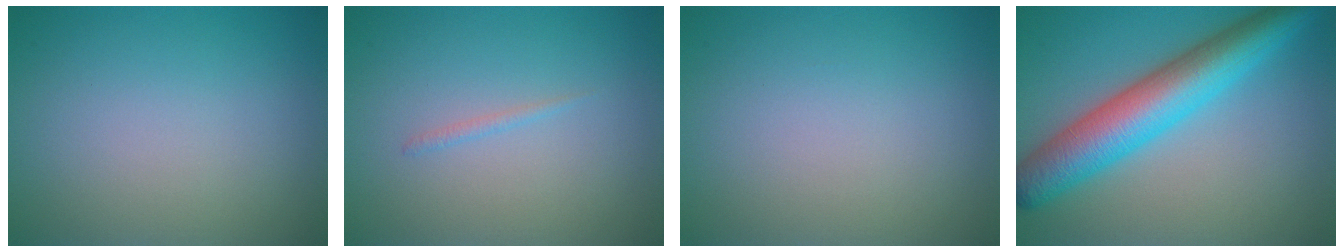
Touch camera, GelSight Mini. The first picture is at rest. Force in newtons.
{"total": 0.6, "press": 0.5, "slide": 0.1}
{"total": 0.0}
{"total": 8.2, "press": 8.2, "slide": 0.1}